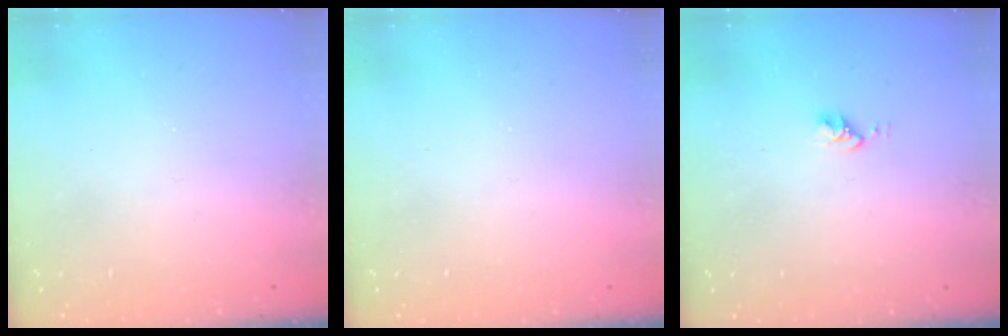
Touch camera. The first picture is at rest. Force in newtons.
{"total": 0.0}
{"total": 2.8, "press": 2.8, "slide": 0.4}